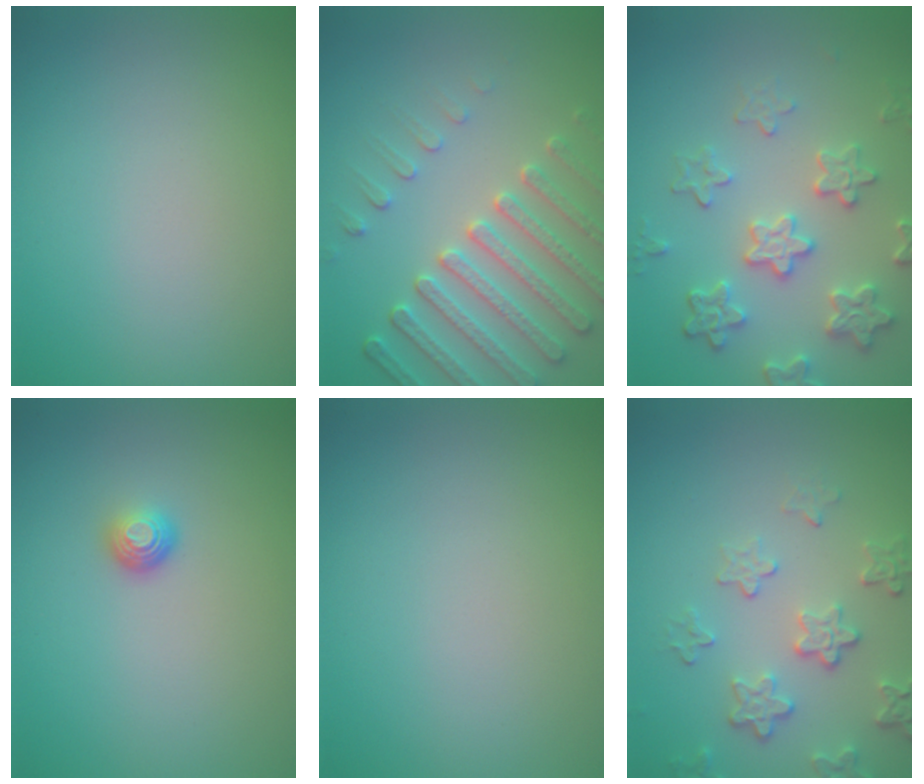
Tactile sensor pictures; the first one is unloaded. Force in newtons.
{"total": 5.2, "press": 4.7, "slide": 2.4}
{"total": 4.8, "press": 4.1, "slide": 2.6}
{"total": 1.5, "press": 1.0, "slide": 1.1}
{"total": 0.0}
{"total": 4.1, "press": 3.2, "slide": 2.5}